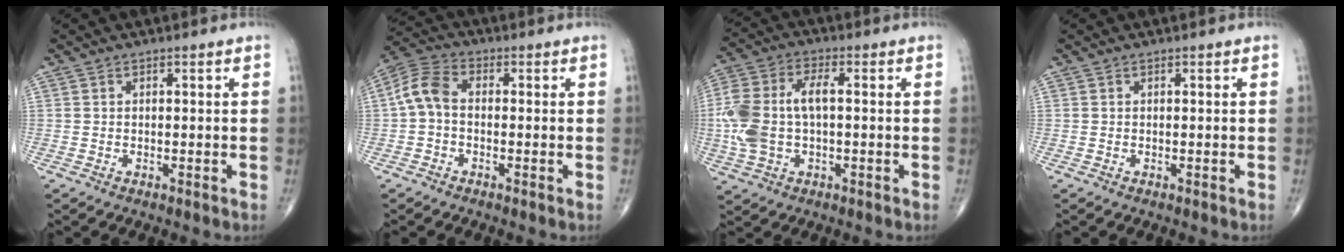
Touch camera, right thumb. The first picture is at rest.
{"total": 6.5, "force": [-0.4, 4.2, 4.9], "torque": [-0.099, 0.022, -0.021]}
{"total": 12.9, "force": [-0.3, 7.1, 10.8], "torque": [-0.248, 0.023, -0.007]}
{"total": 0.0}